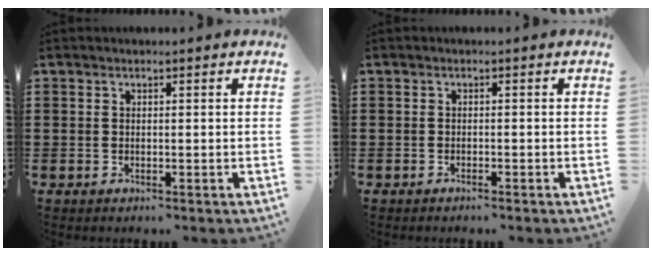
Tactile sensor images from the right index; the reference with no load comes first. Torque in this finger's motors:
{"motor_torque": [1.10, 1.04, -0.24, -0.04]}